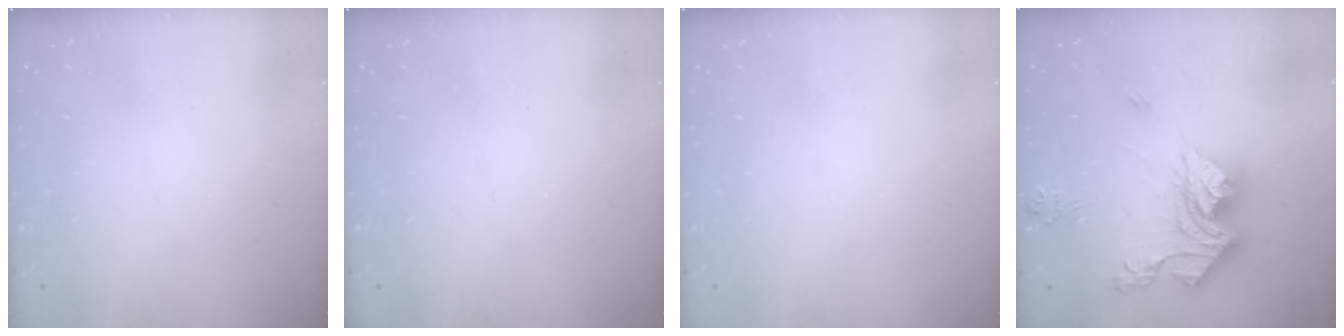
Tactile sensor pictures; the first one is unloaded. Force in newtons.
{"total": 0.0}
{"total": 0.0}
{"total": 17.0, "press": 16.9, "slide": 1.7}